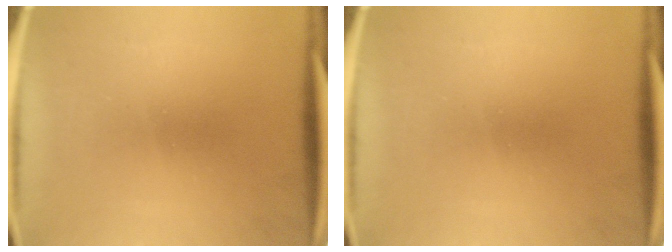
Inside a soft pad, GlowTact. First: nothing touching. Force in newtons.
{"total": 0.0}